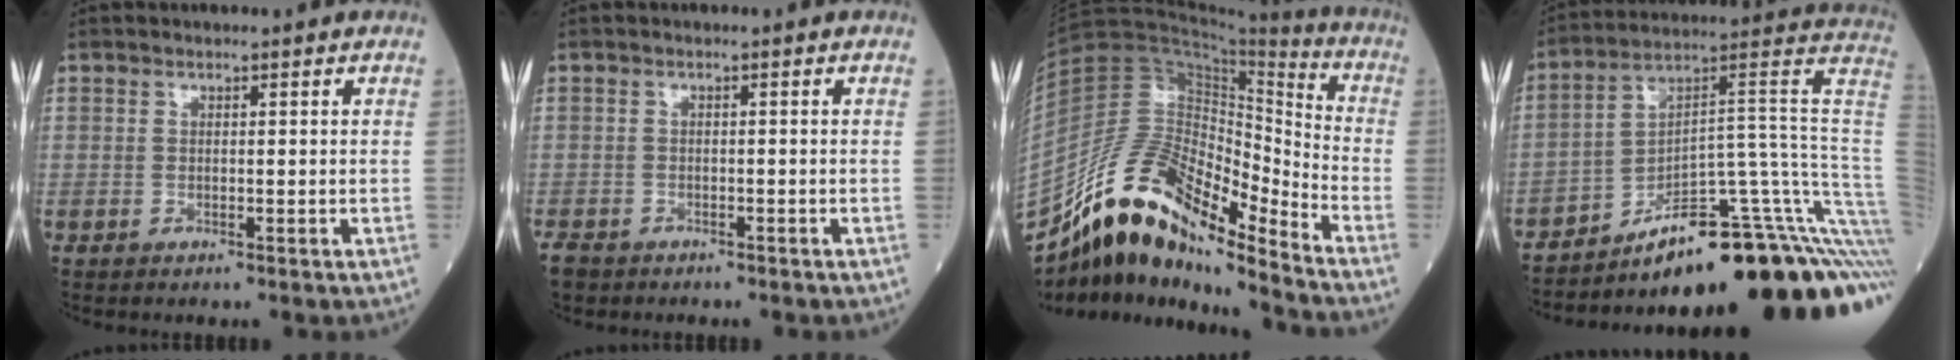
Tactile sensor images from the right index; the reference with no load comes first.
{"total": 3.7, "force": [-3.0, 1.8, 1.1], "torque": [-0.025, -0.005, -0.045]}
{"total": 17.9, "force": [-13.1, 5.1, 11.1], "torque": [-0.193, 0.048, -0.229]}
{"total": 28.2, "force": [-20.0, 2.5, 19.7], "torque": [-0.137, 0.036, -0.283]}